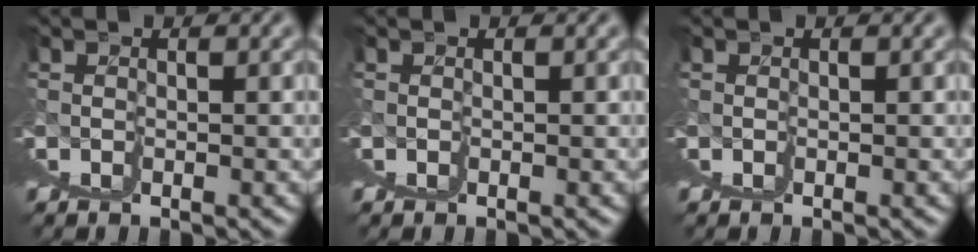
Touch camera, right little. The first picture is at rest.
{"total": 0.0}
{"total": 0.0}